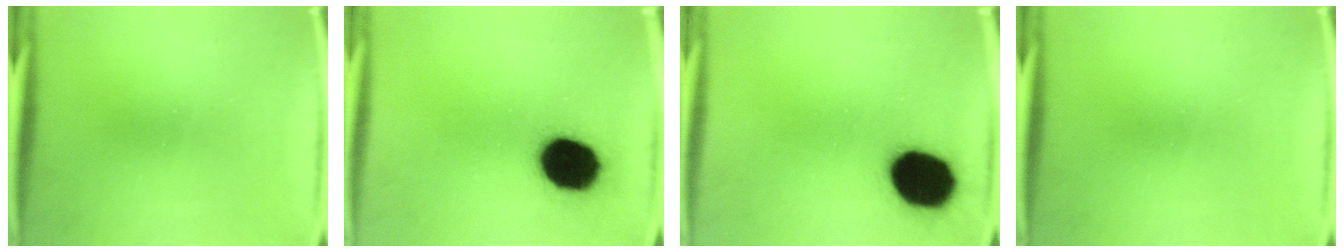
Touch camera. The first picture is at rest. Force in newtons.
{"total": 16.6}
{"total": 17.8}
{"total": 0.0}